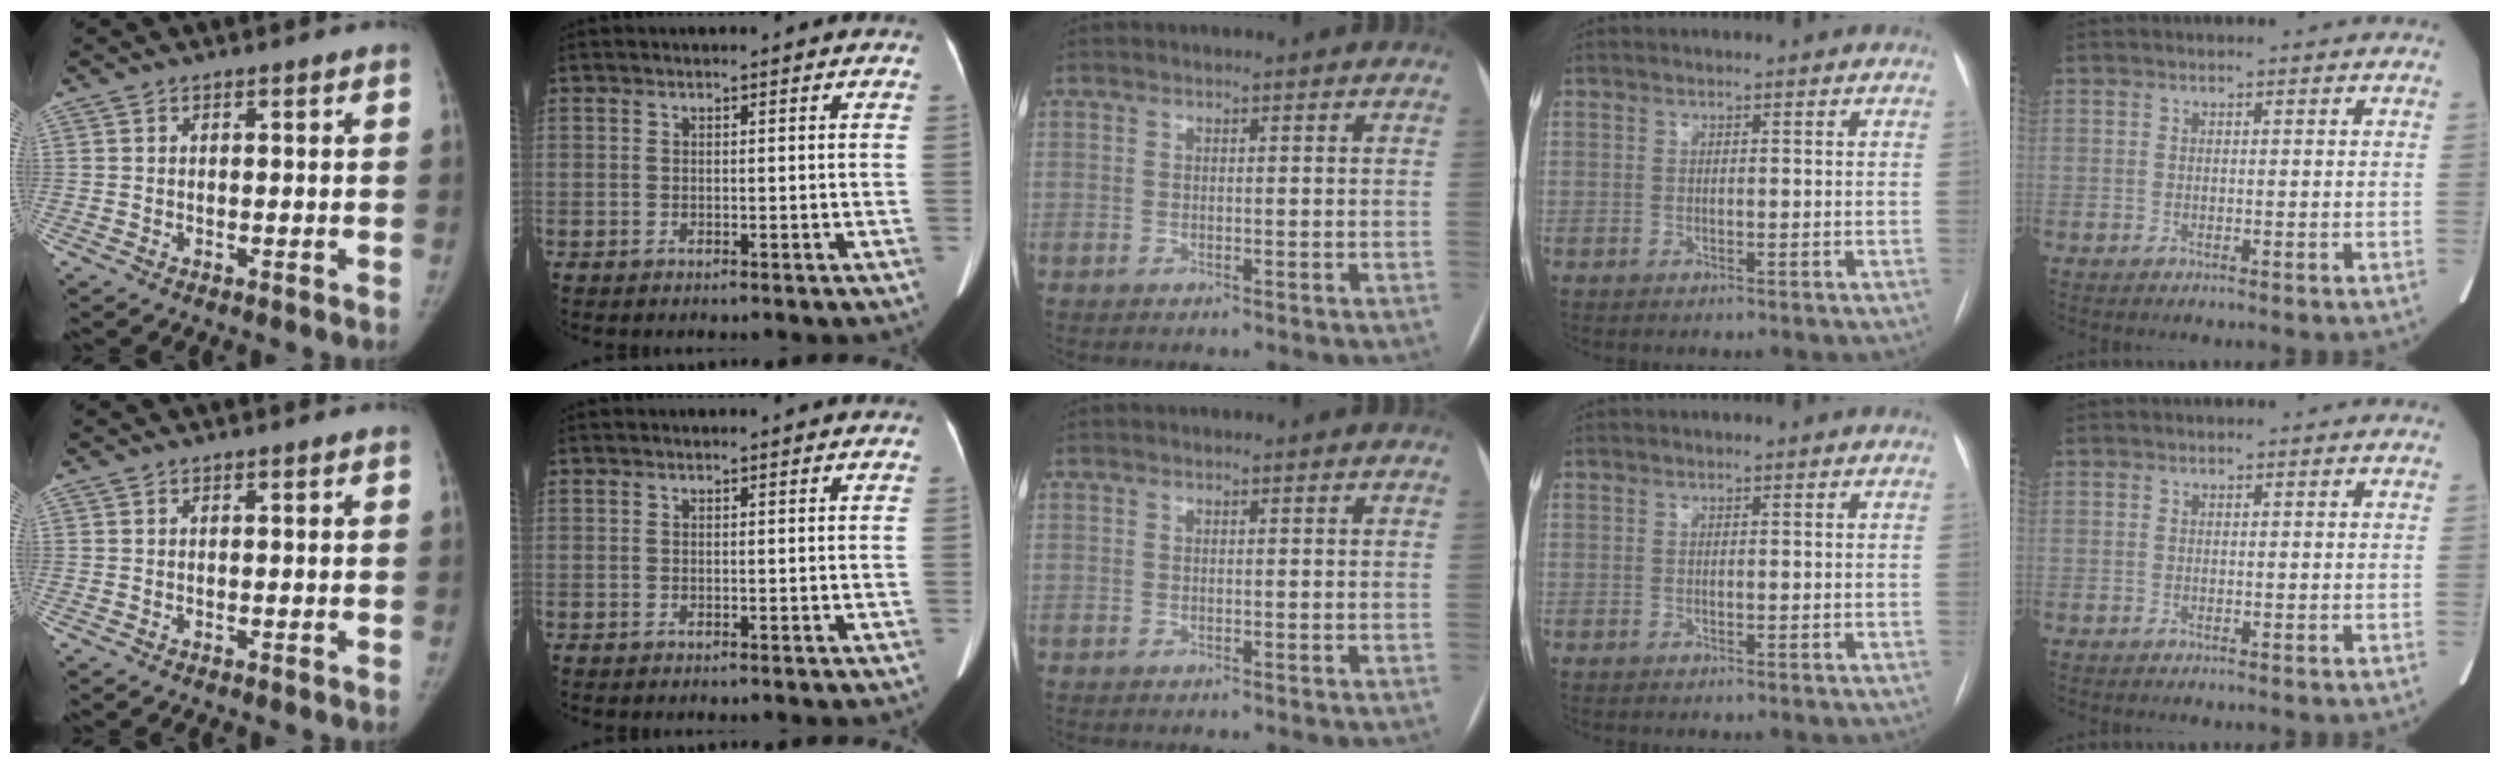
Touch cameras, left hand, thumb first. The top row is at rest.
{}